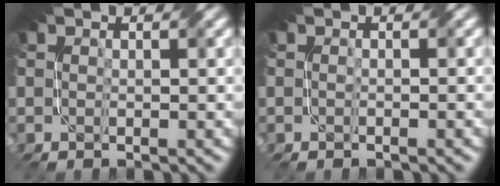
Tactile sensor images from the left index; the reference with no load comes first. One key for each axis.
{"total": 0.8, "fx": -0.4, "fy": 0.2, "fz": 0.7, "tx": -0.010, "ty": -0.005, "tz": -0.010}